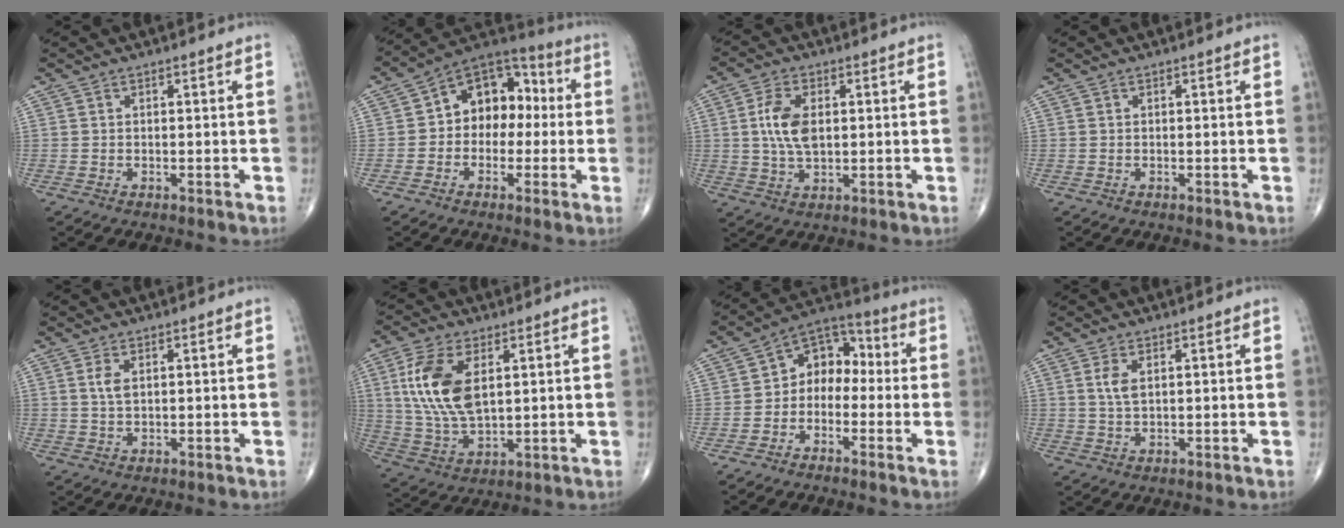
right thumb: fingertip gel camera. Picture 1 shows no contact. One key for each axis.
{"total": 13.0, "fx": 0.5, "fy": 9.4, "fz": 9.0, "tx": -0.084, "ty": 0.043, "tz": -0.008}
{"total": 7.9, "fx": 1.1, "fy": 4.4, "fz": 6.5, "tx": -0.127, "ty": -0.001, "tz": 0.023}
{"total": 0.0}
{"total": 2.8, "fx": 0.9, "fy": 1.4, "fz": 2.2, "tx": -0.046, "ty": 0.000, "tz": 0.019}
{"total": 14.0, "fx": 3.8, "fy": 7.3, "fz": 11.3, "tx": -0.229, "ty": -0.012, "tz": 0.081}
{"total": 9.1, "fx": -1.2, "fy": 6.8, "fz": 5.8, "tx": -0.053, "ty": 0.047, "tz": -0.043}
{"total": 3.3, "fx": 1.1, "fy": 1.6, "fz": 2.7, "tx": -0.057, "ty": -0.002, "tz": 0.026}